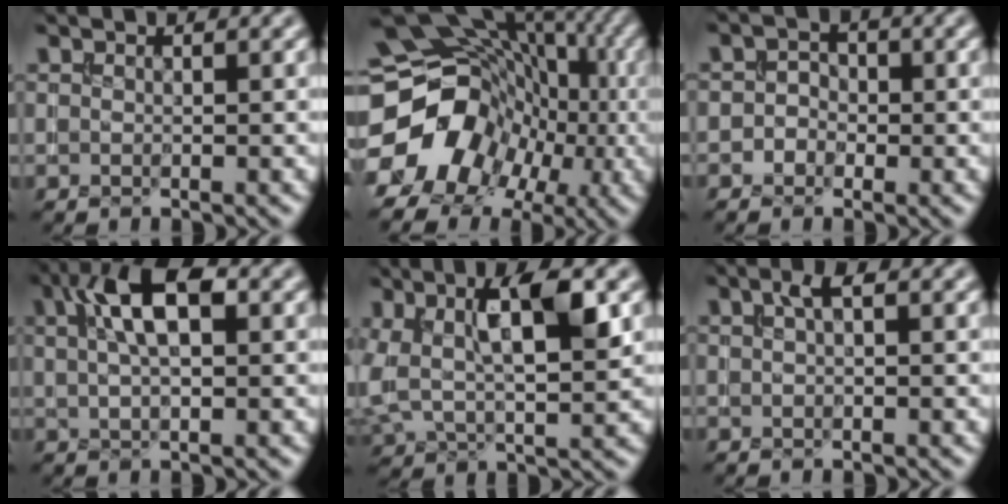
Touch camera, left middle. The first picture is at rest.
{"total": 18.1, "force": [-4.2, 15.1, 9.1], "torque": [-0.166, -0.019, -0.080]}
{"total": 1.9, "force": [-0.7, 1.6, 0.7], "torque": [0.010, 0.005, -0.021]}
{"total": 6.3, "force": [2.0, 2.6, 5.4], "torque": [-0.096, 0.016, 0.029]}
{"total": 7.5, "force": [1.8, 3.2, 6.5], "torque": [-0.120, 0.002, 0.029]}
{"total": 1.5, "force": [0.6, 0.4, 1.3], "torque": [-0.026, 0.005, 0.009]}